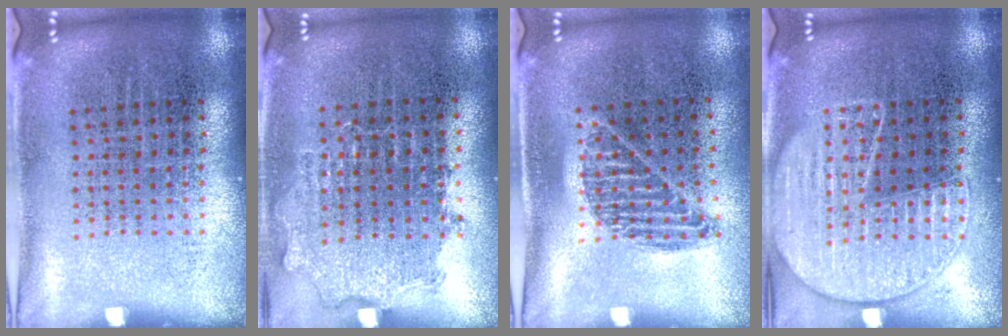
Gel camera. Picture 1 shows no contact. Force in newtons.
{"total": 0.8, "press": 0.7, "slide": 0.2}
{"total": 0.9, "press": 0.8, "slide": 0.4}
{"total": 2.9, "press": 2.9, "slide": 0.3}